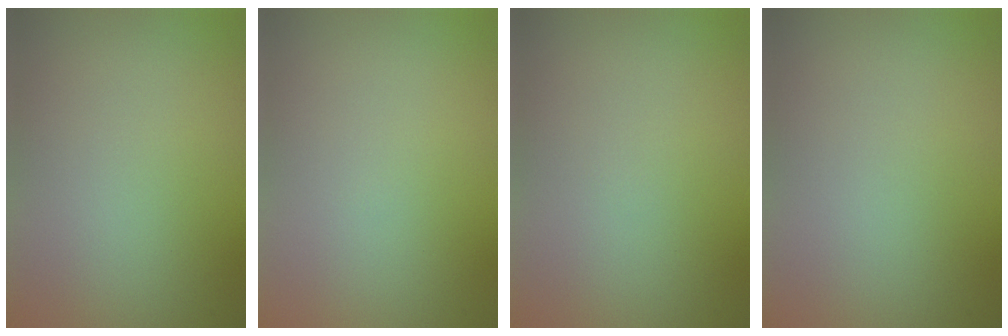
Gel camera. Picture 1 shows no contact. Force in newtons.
{"total": 0.0}
{"total": 0.0}
{"total": 0.0}